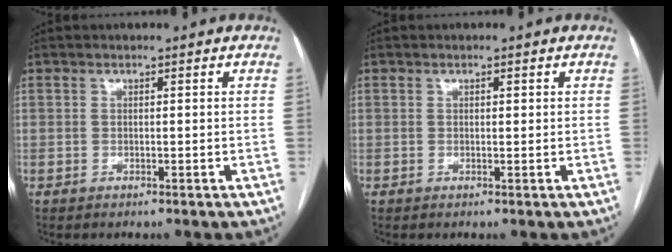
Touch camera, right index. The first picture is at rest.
{"total": 0.6, "force": [0.4, 0.2, 0.5], "torque": [-0.006, 0.001, 0.005]}